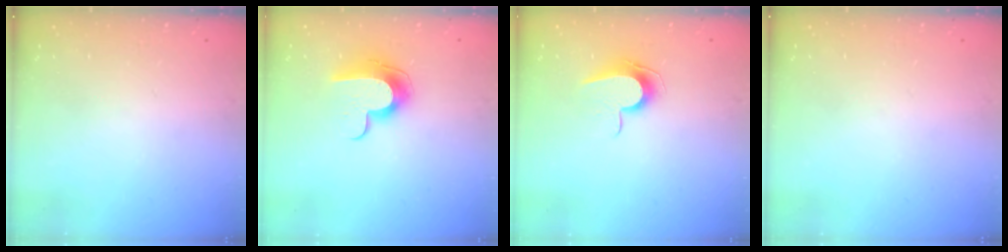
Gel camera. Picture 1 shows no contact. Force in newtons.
{"total": 10.3, "press": 10.3, "slide": 0.1}
{"total": 8.4, "press": 8.3, "slide": 0.7}
{"total": 0.0}